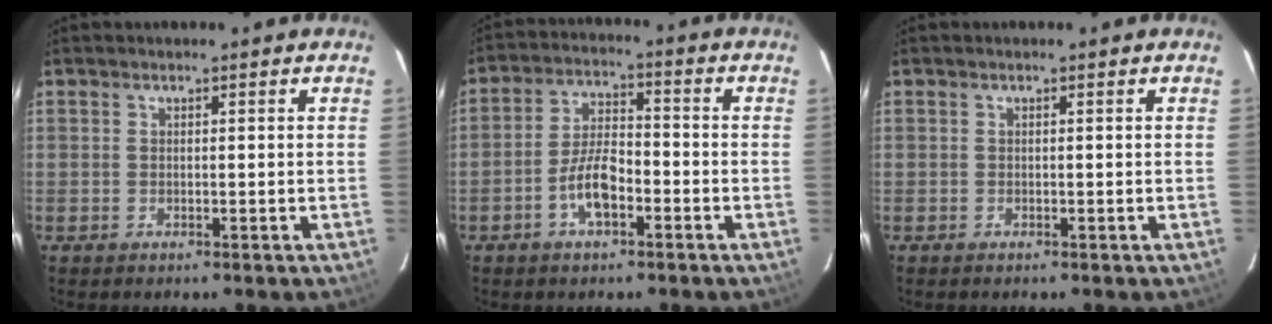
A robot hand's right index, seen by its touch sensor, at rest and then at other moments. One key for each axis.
{"total": 7.4, "fx": -3.4, "fy": 2.9, "fz": 5.9, "tx": -0.124, "ty": 0.011, "tz": -0.060}
{"total": 0.0}